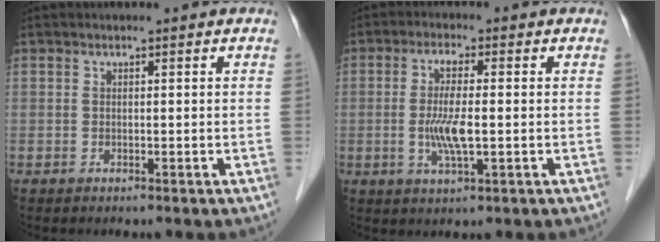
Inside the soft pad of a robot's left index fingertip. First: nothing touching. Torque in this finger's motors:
{"motor_torque": [0.85, 0.73, 0.35, 0.15]}